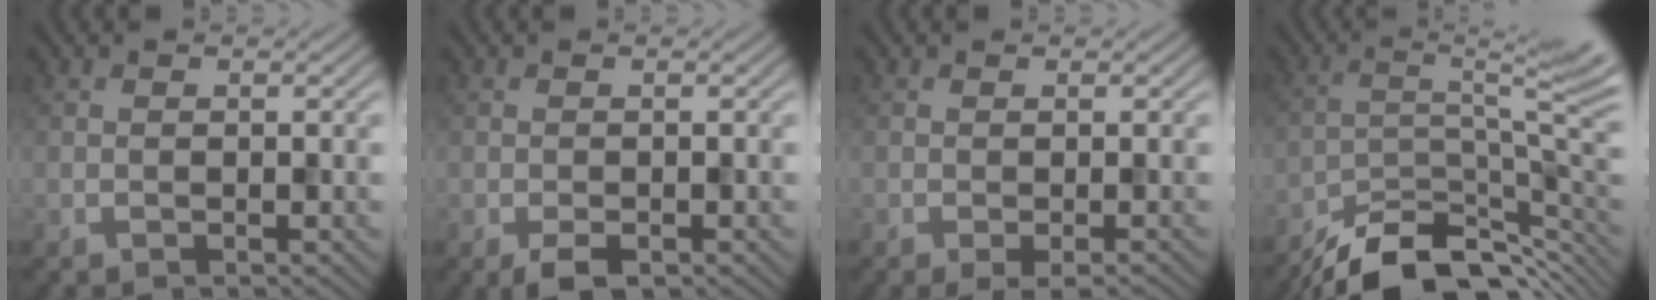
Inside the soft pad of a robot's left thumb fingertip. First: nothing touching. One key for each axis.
{"total": 2.4, "fx": -1.5, "fy": 1.3, "fz": 1.5, "tx": -0.028, "ty": -0.005, "tz": -0.027}
{"total": 2.0, "fx": -1.2, "fy": 0.4, "fz": 1.5, "tx": -0.028, "ty": -0.002, "tz": -0.017}
{"total": 10.6, "fx": -7.2, "fy": 2.4, "fz": 7.4, "tx": -0.106, "ty": 0.004, "tz": -0.123}